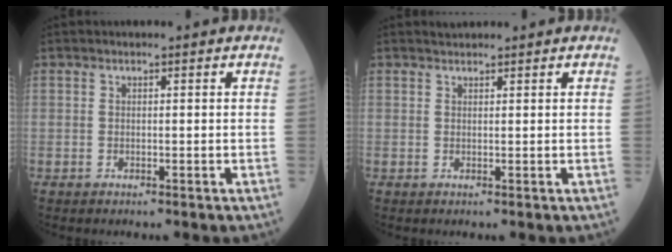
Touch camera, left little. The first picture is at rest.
{"total": 1.0, "force": [1.0, 0.2, 0.0], "torque": [-0.010, 0.008, 0.019]}